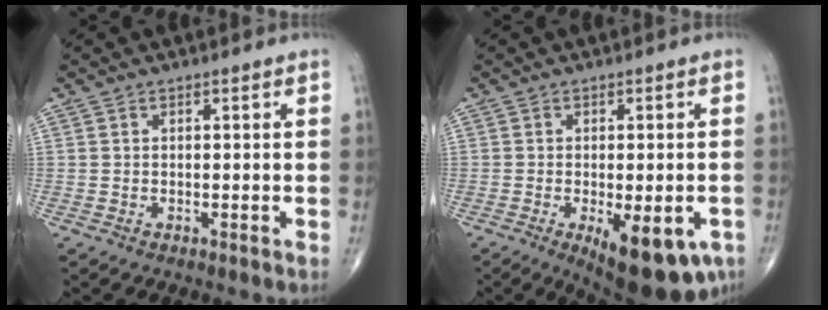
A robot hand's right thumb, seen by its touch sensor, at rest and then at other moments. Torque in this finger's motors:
{"motor_torque": [1.73, 1.57, 0.73, -0.19, 0.24]}